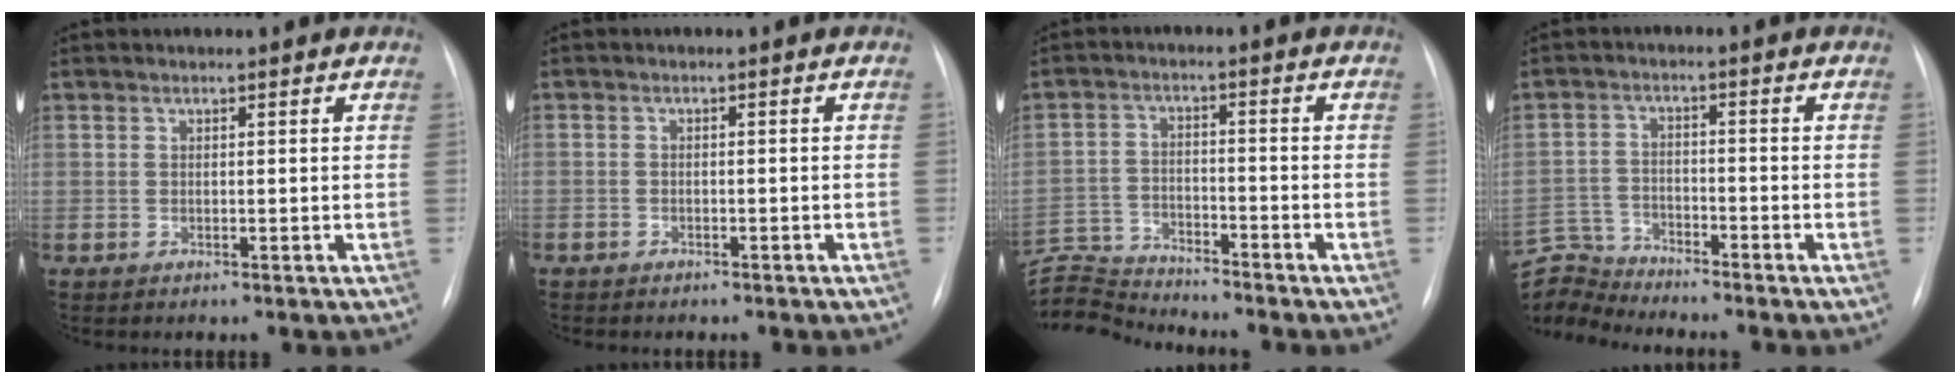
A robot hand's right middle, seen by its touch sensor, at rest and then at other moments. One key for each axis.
{"total": 2.1, "fx": -1.6, "fy": 1.2, "fz": 0.6, "tx": -0.013, "ty": 0.002, "tz": -0.016}
{"total": 7.4, "fx": -7.3, "fy": -1.1, "fz": -1.2, "tx": 0.015, "ty": 0.001, "tz": -0.136}
{"total": 8.1, "fx": -8.1, "fy": 0.1, "fz": -0.5, "tx": -0.002, "ty": 0.014, "tz": -0.158}